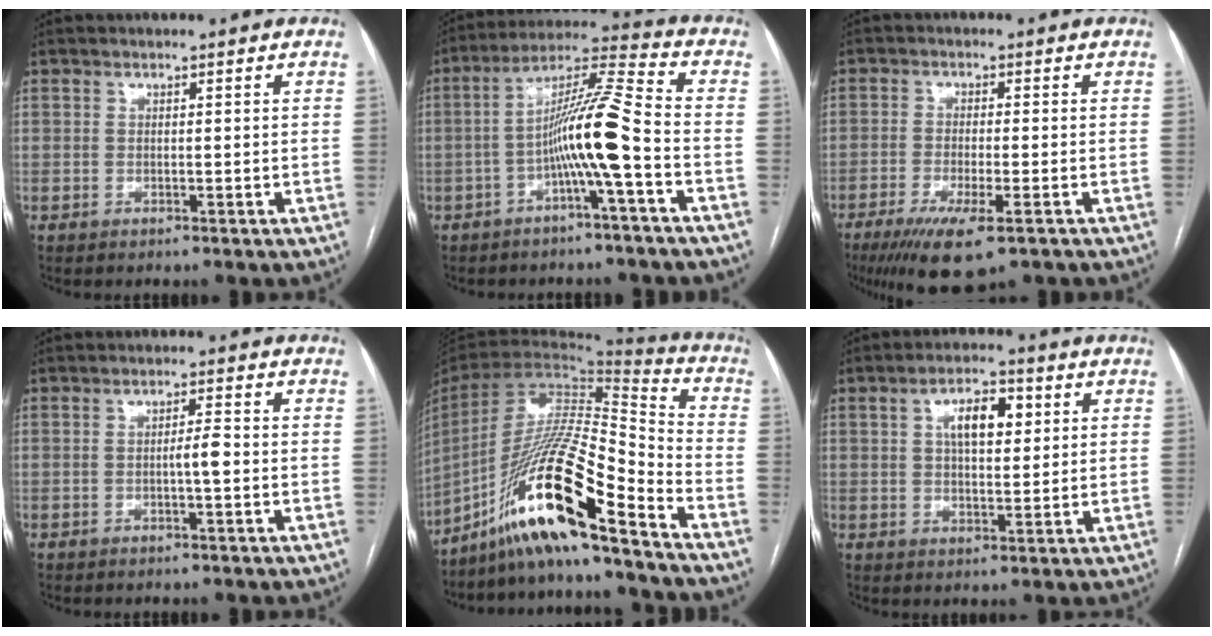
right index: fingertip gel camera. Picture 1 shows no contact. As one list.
[{"total": 10.9, "force": [-3.1, -0.9, 10.4], "torque": [-0.190, 0.024, -0.059]}, {"total": 9.5, "force": [-5.8, 1.5, 7.4], "torque": [-0.127, -0.025, -0.091]}, {"total": 2.3, "force": [-0.5, 0.0, 2.2], "torque": [-0.036, 0.003, -0.008]}, {"total": 20.0, "force": [-13.7, 1.0, 14.5], "torque": [-0.298, -0.009, -0.254]}, {"total": 7.0, "force": [2.2, 2.9, 5.9], "torque": [-0.102, 0.014, 0.039]}]